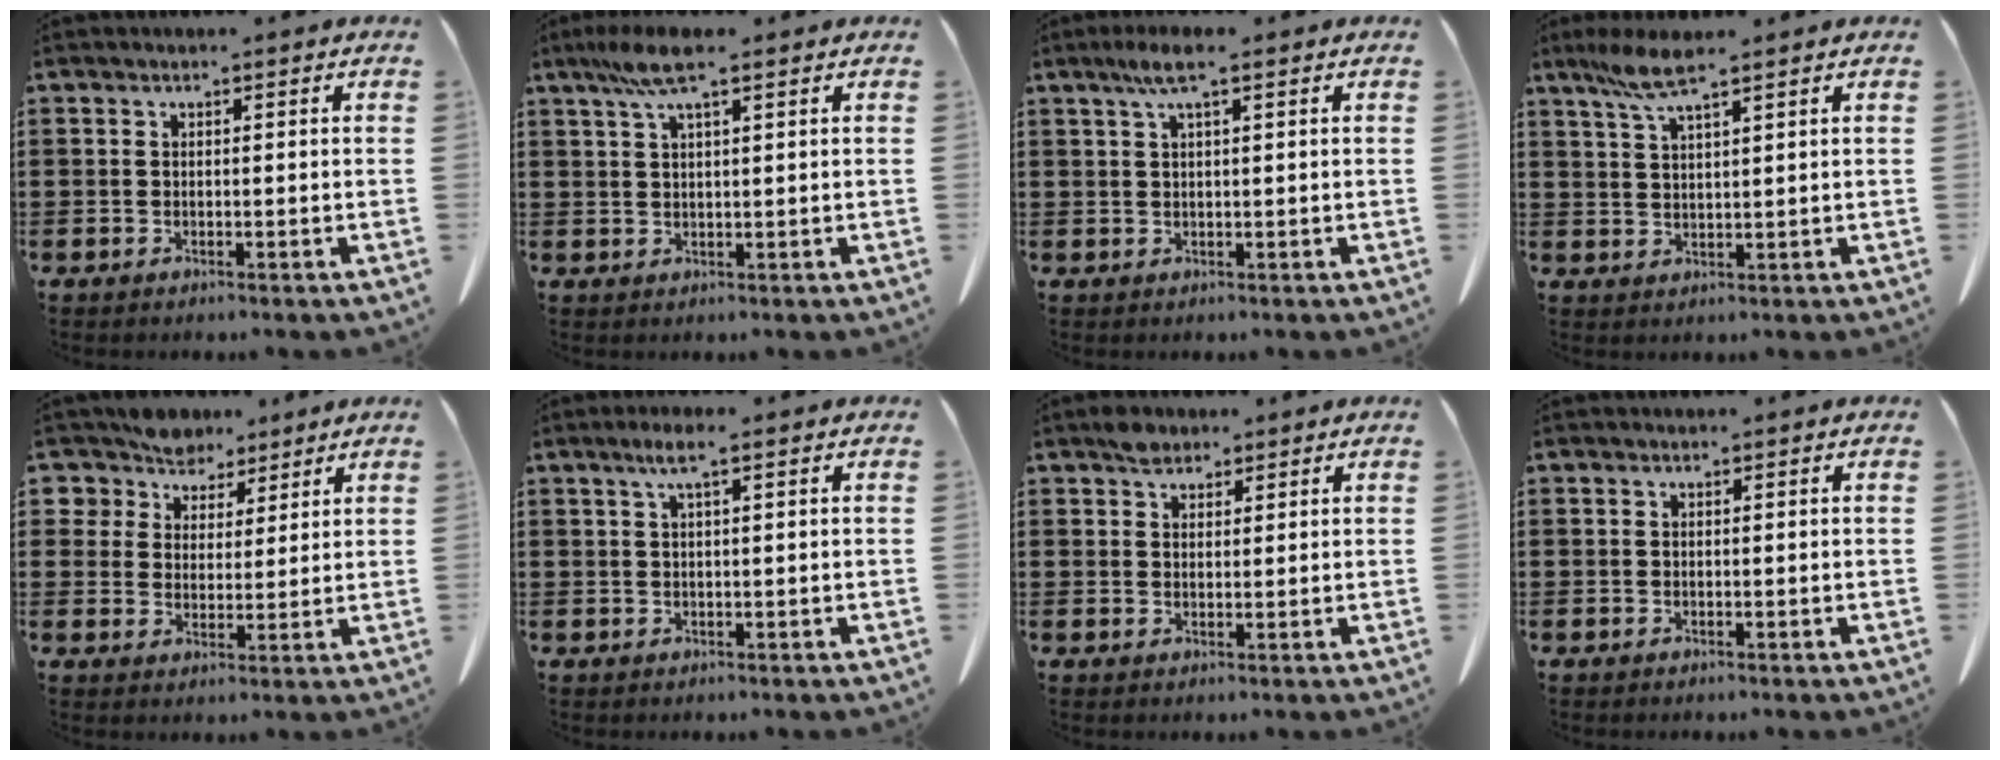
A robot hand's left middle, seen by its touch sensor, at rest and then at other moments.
{"total": 5.2, "force": [3.1, 0.8, 4.1], "torque": [-0.087, 0.004, 0.055]}
{"total": 3.3, "force": [1.8, 0.3, 2.8], "torque": [-0.059, 0.002, 0.030]}
{"total": 5.3, "force": [3.6, 0.5, 3.9], "torque": [-0.085, -0.001, 0.064]}
{"total": 6.8, "force": [5.9, 3.2, 0.0], "torque": [-0.042, -0.028, 0.113]}
{"total": 2.6, "force": [1.3, 0.1, 2.2], "torque": [-0.048, 0.000, 0.022]}
{"total": 2.7, "force": [2.2, 1.3, 0.7], "torque": [-0.012, 0.000, 0.041]}
{"total": 0.0}